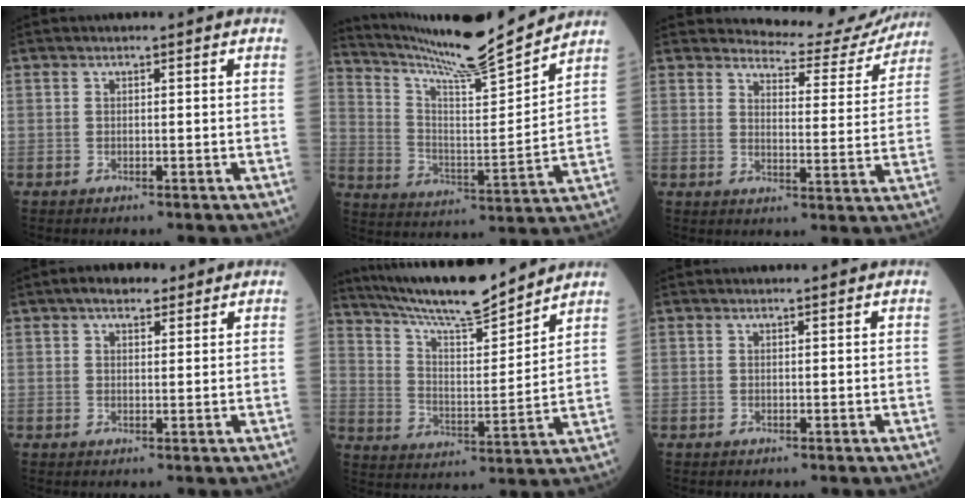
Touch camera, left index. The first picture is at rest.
{"total": 17.4, "force": [16.0, -0.8, 6.8], "torque": [-0.128, -0.020, 0.261]}
{"total": 11.5, "force": [11.3, 2.2, 0.5], "torque": [0.005, -0.034, 0.127]}
{"total": 3.8, "force": [2.7, 1.6, 2.1], "torque": [-0.038, 0.016, 0.042]}
{"total": 16.2, "force": [14.7, 1.2, 6.7], "torque": [-0.129, 0.005, 0.248]}
{"total": 0.8, "force": [0.8, 0.0, 0.2], "torque": [-0.006, 0.004, 0.013]}